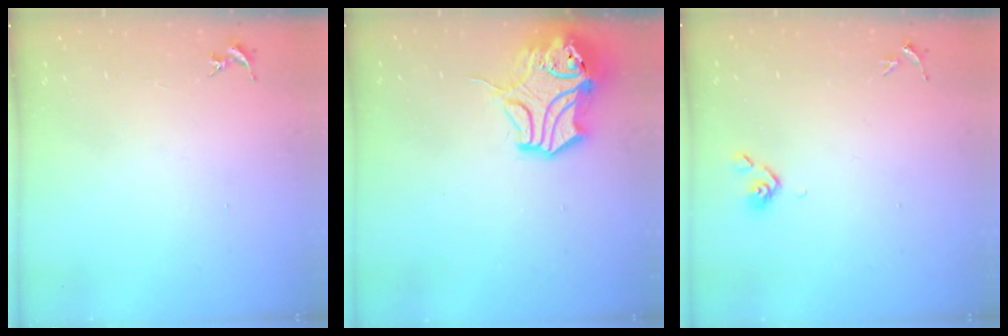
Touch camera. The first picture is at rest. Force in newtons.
{"total": 14.2, "press": 14.1, "slide": 1.9}
{"total": 3.5, "press": 3.4, "slide": 0.9}